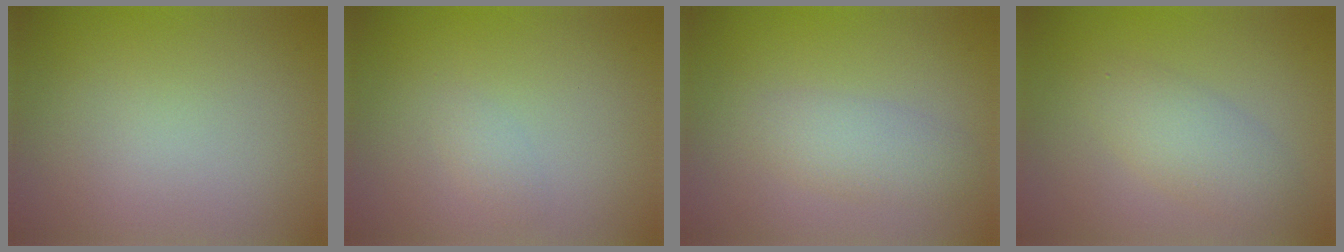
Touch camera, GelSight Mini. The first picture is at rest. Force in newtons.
{"total": 0.8, "press": 0.8, "slide": 0.0}
{"total": 2.5, "press": 2.5, "slide": 0.1}
{"total": 2.9, "press": 2.9, "slide": 0.1}